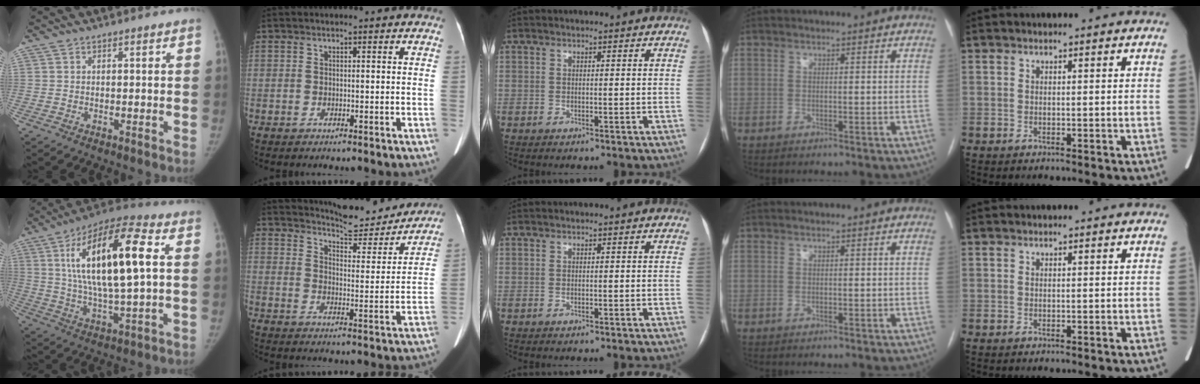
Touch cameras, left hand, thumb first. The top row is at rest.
{"thumb": {"total": 21.1, "force": [4.4, 6.4, 19.6], "torque": [-0.355, 0.005, 0.073]}, "index": {"total": 13.1, "force": [12.5, 1.7, 3.4], "torque": [-0.047, -0.022, 0.164]}}